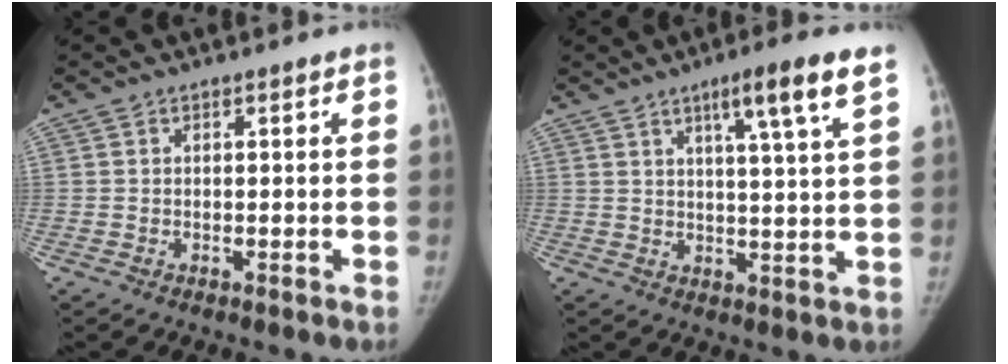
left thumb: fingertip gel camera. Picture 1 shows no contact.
{"total": 8.7, "force": [5.0, 0.1, 7.2], "torque": [-0.113, -0.022, 0.075]}